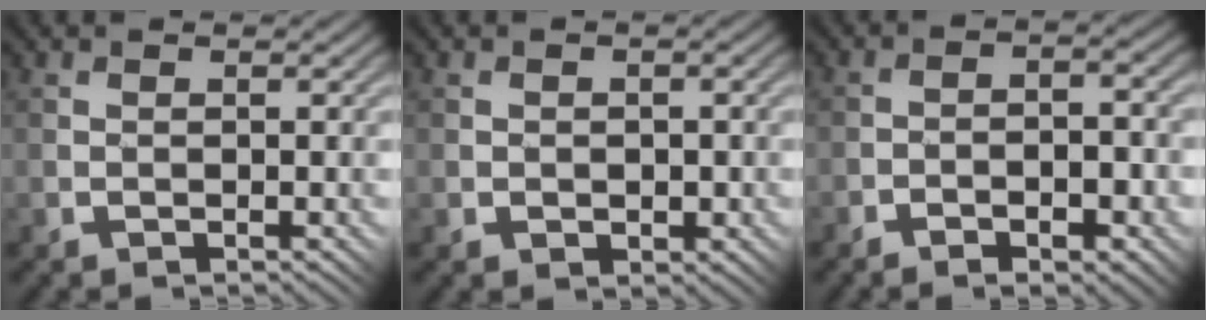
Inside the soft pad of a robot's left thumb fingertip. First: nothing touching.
{"total": 1.4, "force": [-0.1, 1.1, 0.9], "torque": [-0.015, -0.004, 0.001]}
{"total": 6.3, "force": [-3.5, 2.4, 4.7], "torque": [-0.066, 0.003, -0.048]}